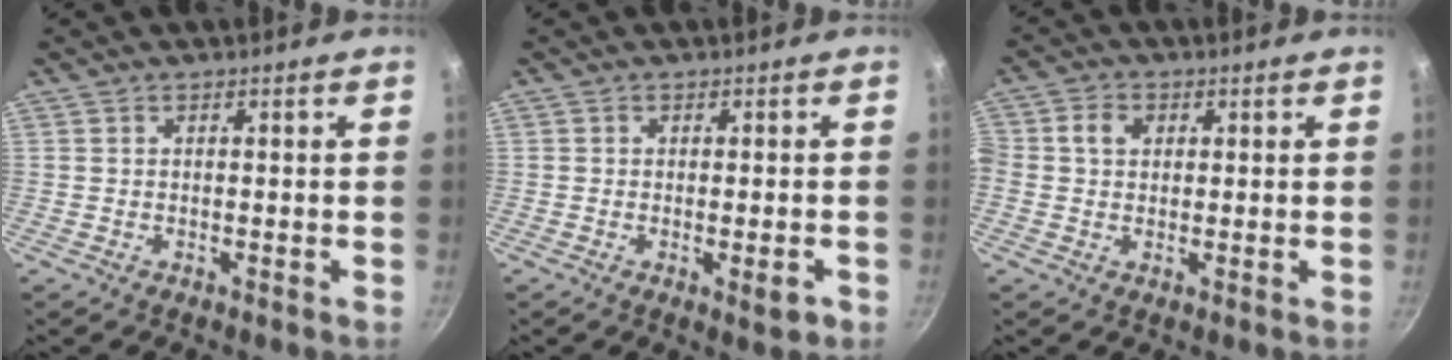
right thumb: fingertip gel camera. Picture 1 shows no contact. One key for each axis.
{"total": 3.5, "fx": -1.2, "fy": 1.0, "fz": 3.1, "tx": -0.039, "ty": 0.000, "tz": -0.016}
{"total": 4.2, "fx": 0.7, "fy": 3.5, "fz": 2.3, "tx": -0.033, "ty": 0.009, "tz": 0.001}